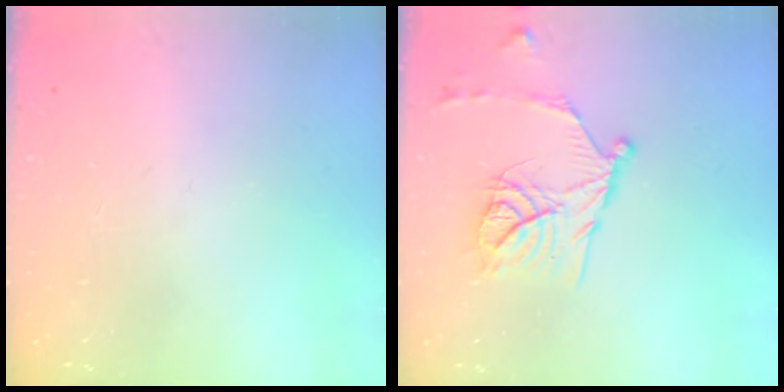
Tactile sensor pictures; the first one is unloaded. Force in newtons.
{"total": 15.4, "press": 15.3, "slide": 1.5}